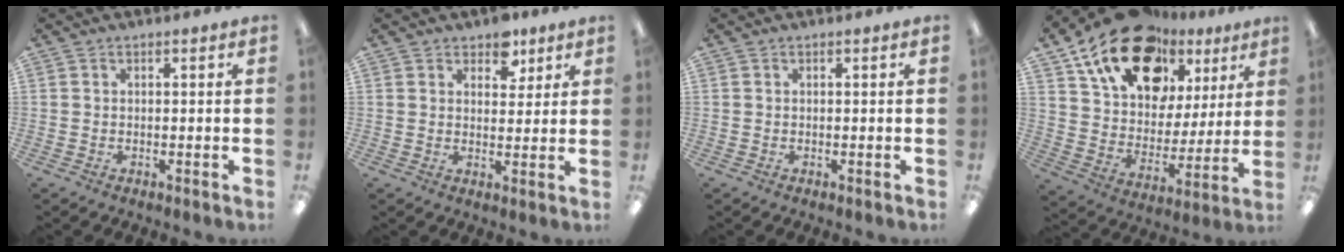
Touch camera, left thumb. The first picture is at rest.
{"total": 5.7, "force": [4.1, 3.5, 2.0], "torque": [-0.013, -0.019, 0.068]}
{"total": 0.0}
{"total": 21.5, "force": [13.9, 12.5, 10.7], "torque": [-0.181, -0.070, 0.250]}